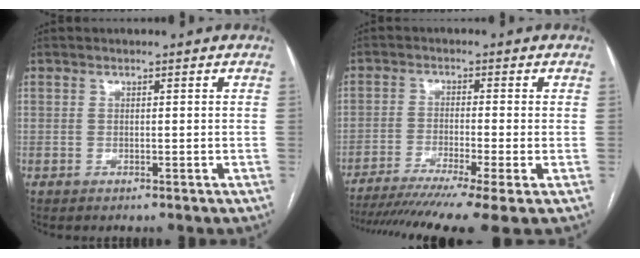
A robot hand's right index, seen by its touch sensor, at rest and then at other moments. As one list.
[{"total": 14.0, "force": [-10.5, -1.1, 9.1], "torque": [-0.142, -0.034, -0.168]}]